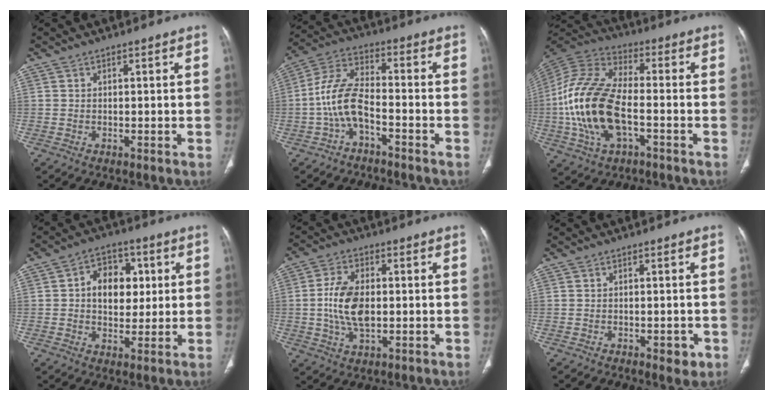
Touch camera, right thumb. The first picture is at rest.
{"total": 9.1, "force": [-3.4, 4.3, 7.2], "torque": [-0.148, 0.047, -0.073]}
{"total": 19.3, "force": [-3.8, 9.8, 16.2], "torque": [-0.338, 0.026, -0.071]}
{"total": 10.5, "force": [1.7, 7.6, 7.0], "torque": [-0.063, 0.006, 0.025]}
{"total": 9.8, "force": [-0.2, 5.6, 8.0], "torque": [-0.153, 0.003, -0.003]}
{"total": 3.0, "force": [-1.3, 1.6, 2.3], "torque": [-0.018, 0.001, -0.012]}